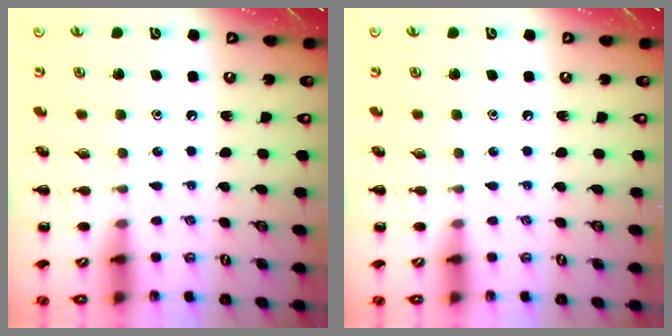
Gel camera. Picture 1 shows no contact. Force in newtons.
{"total": 0.0}